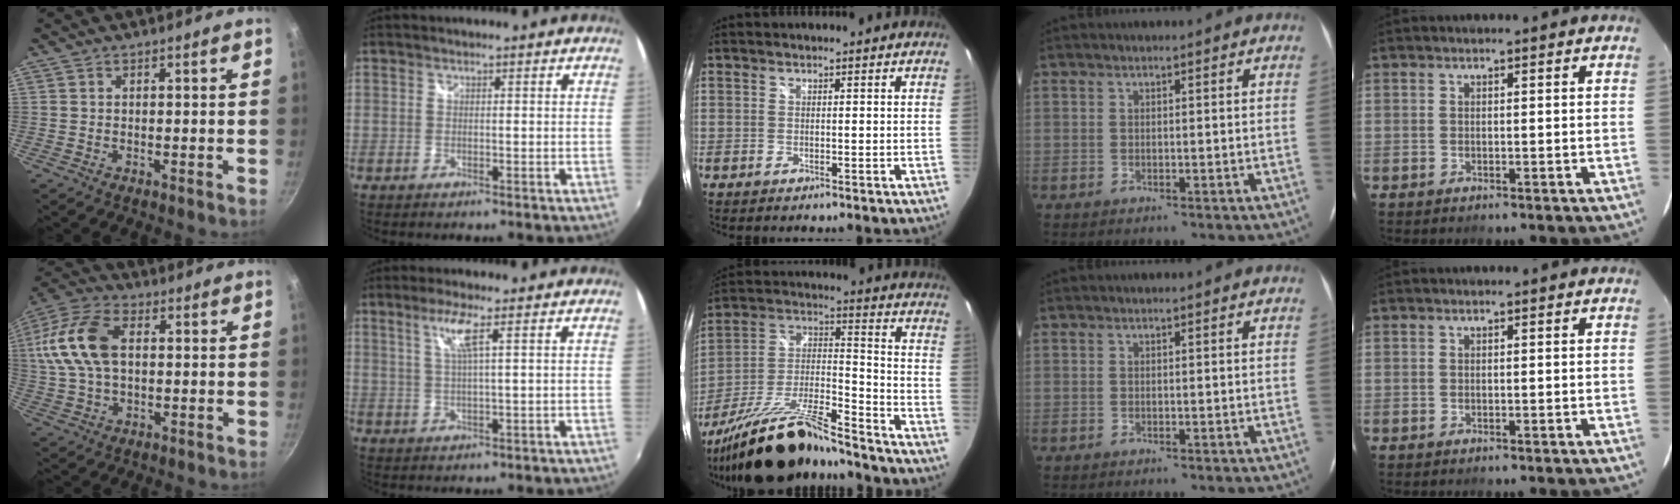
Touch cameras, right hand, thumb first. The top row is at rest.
{"thumb": {"total": 15.3, "force": [2.0, 9.4, 11.9], "torque": [-0.235, 0.023, 0.026]}, "index": {"total": 4.4, "force": [2.0, -0.5, 3.9], "torque": [-0.076, -0.001, 0.041]}, "middle": {"total": 18.5, "force": [-15.5, 2.2, 9.9], "torque": [-0.190, -0.012, -0.271]}}